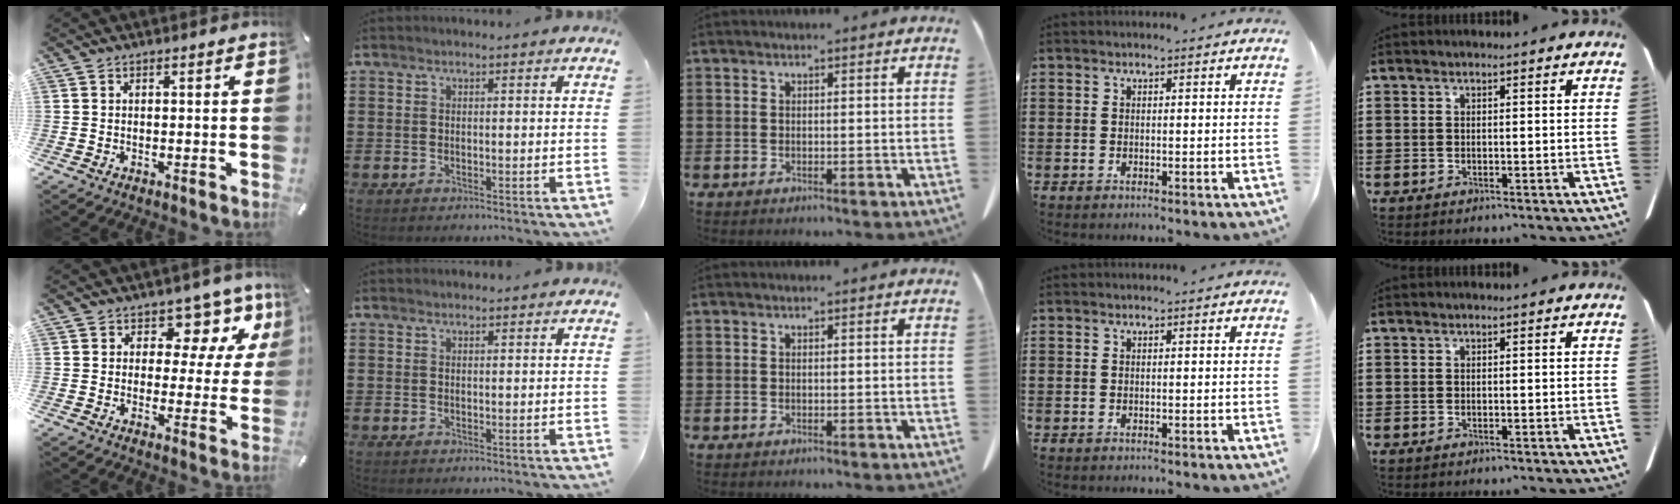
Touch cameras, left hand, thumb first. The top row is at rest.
{"thumb": {"total": 10.0, "force": [4.9, 6.8, 5.5], "torque": [-0.066, -0.032, 0.084]}, "index": {"total": 0.7, "force": [0.7, 0.2, 0.1], "torque": [-0.004, 0.000, 0.014]}}